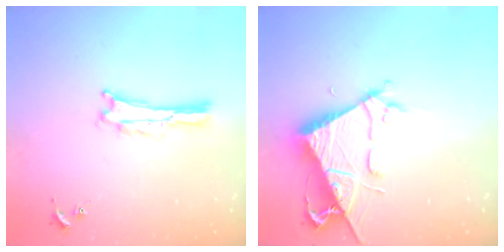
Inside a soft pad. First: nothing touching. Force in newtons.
{"total": 8.4, "press": 8.3, "slide": 0.8}